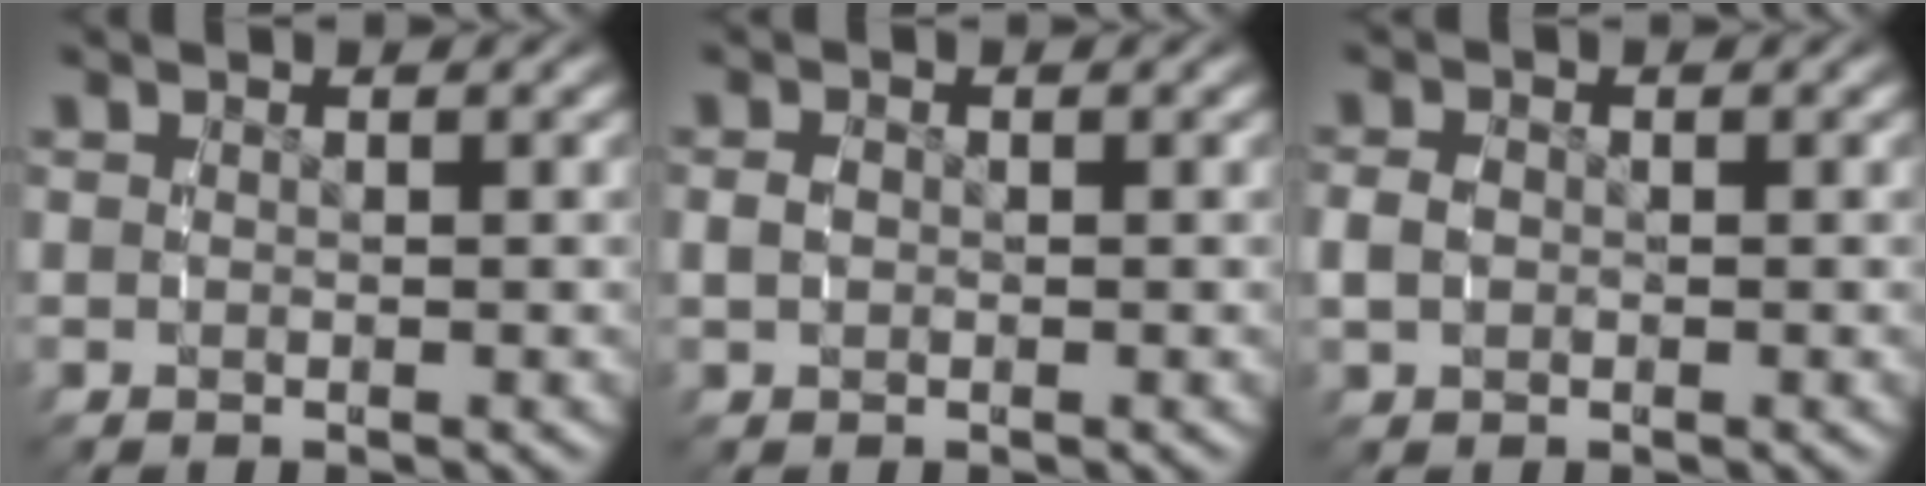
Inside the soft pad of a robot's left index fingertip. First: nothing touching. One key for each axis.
{"total": 1.0, "fx": -0.1, "fy": 0.7, "fz": 0.7, "tx": -0.020, "ty": -0.003, "tz": 0.002}
{"total": 1.7, "fx": -0.2, "fy": 1.4, "fz": 1.0, "tx": -0.032, "ty": -0.004, "tz": 0.000}